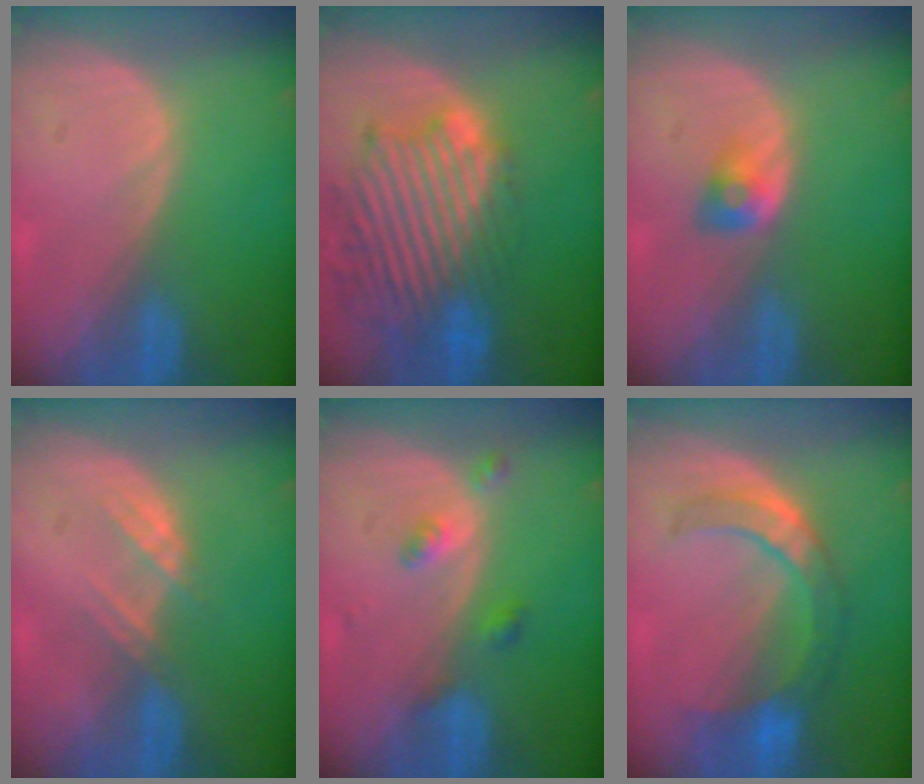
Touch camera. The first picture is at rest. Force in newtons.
{"total": 13.7, "press": 11.7, "slide": 7.0}
{"total": 2.7, "press": 2.4, "slide": 1.2}
{"total": 3.0, "press": 2.9, "slide": 0.7}
{"total": 3.1, "press": 3.1, "slide": 0.2}
{"total": 7.5, "press": 7.3, "slide": 1.7}